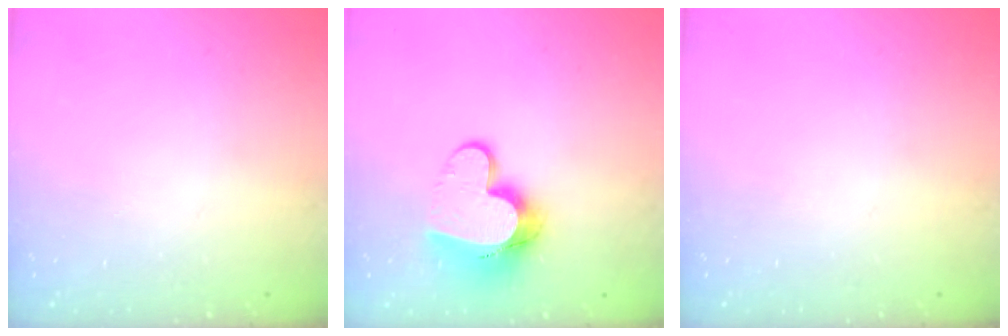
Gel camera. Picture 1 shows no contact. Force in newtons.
{"total": 11.5, "press": 11.4, "slide": 1.2}
{"total": 0.0}